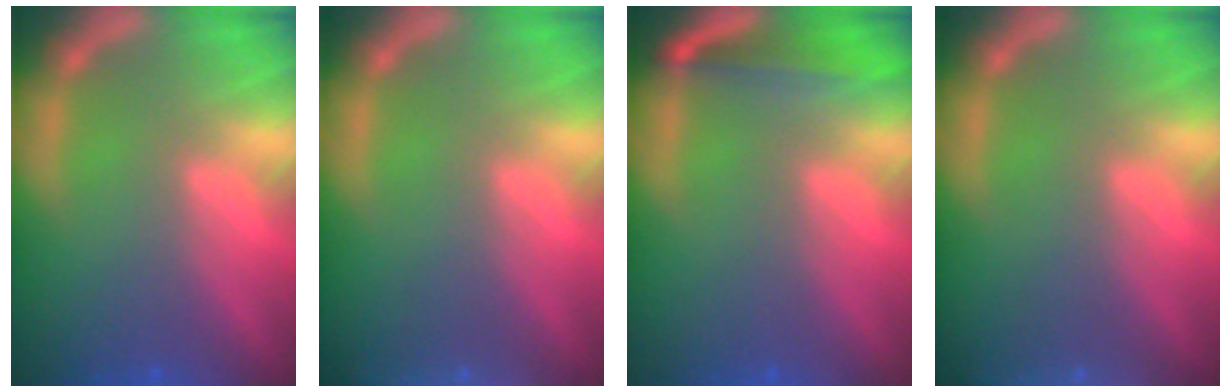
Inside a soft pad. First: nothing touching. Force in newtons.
{"total": 3.0}
{"total": 4.0}
{"total": 3.0}